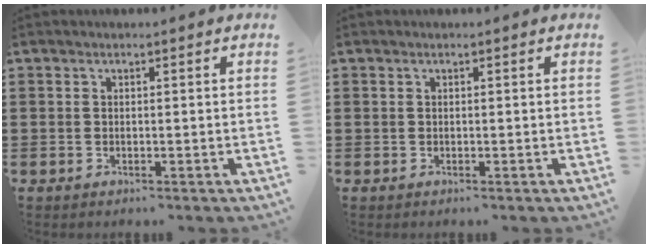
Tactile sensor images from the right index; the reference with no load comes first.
{"total": 0.0}